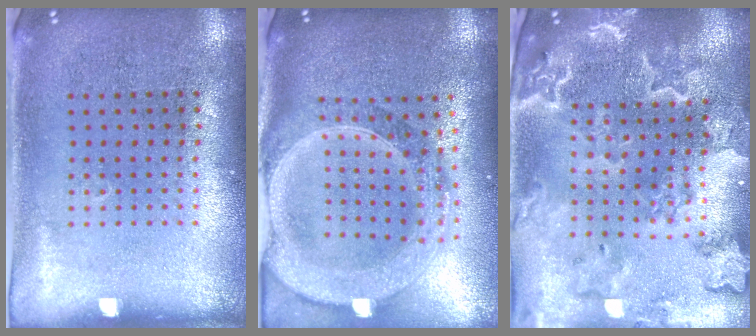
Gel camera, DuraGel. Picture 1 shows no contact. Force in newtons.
{"total": 3.1, "press": 2.6, "slide": 1.6}
{"total": 3.7, "press": 3.2, "slide": 1.9}